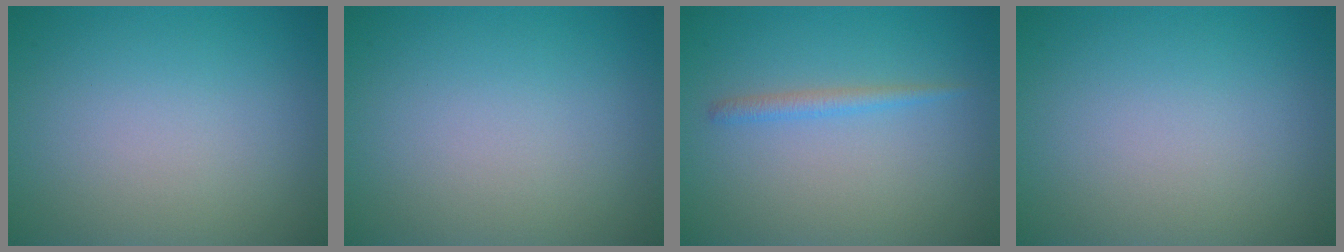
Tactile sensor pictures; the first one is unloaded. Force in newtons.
{"total": 0.0}
{"total": 1.3, "press": 1.3, "slide": 0.0}
{"total": 0.0}